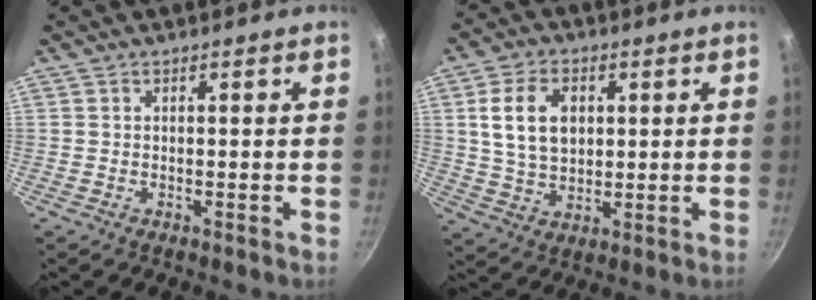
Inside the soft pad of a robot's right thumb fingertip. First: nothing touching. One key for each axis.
{"total": 10.9, "fx": 2.5, "fy": 7.6, "fz": 7.5, "tx": -0.120, "ty": -0.004, "tz": 0.047}